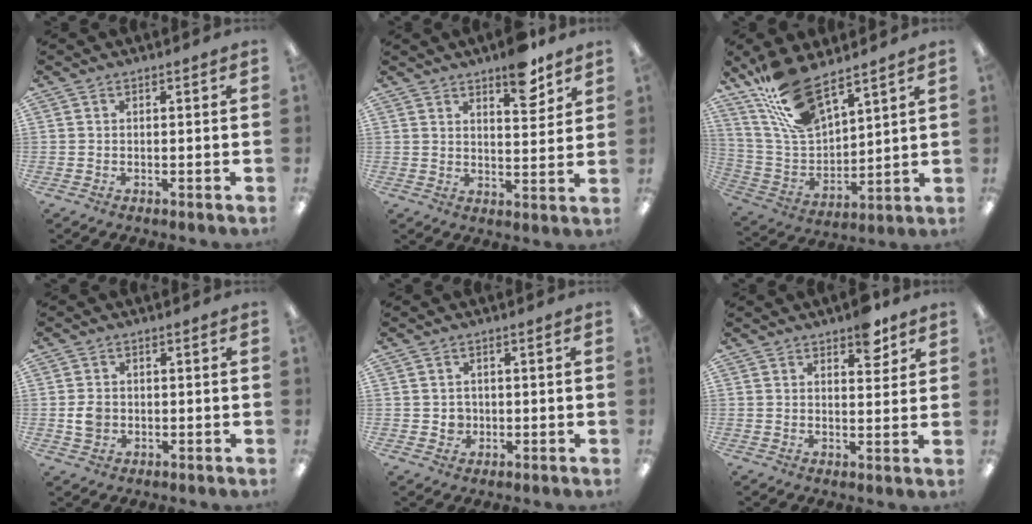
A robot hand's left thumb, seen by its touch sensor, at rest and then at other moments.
{"total": 8.7, "force": [6.4, 2.8, 5.2], "torque": [-0.054, -0.040, 0.103]}
{"total": 17.3, "force": [12.8, 6.8, 9.5], "torque": [-0.206, -0.055, 0.234]}
{"total": 3.6, "force": [-0.1, 3.0, 2.0], "torque": [-0.028, 0.004, -0.004]}
{"total": 2.6, "force": [0.4, 2.6, 0.5], "torque": [-0.007, 0.001, 0.004]}
{"total": 6.3, "force": [4.4, 2.9, 3.6], "torque": [-0.032, -0.022, 0.072]}